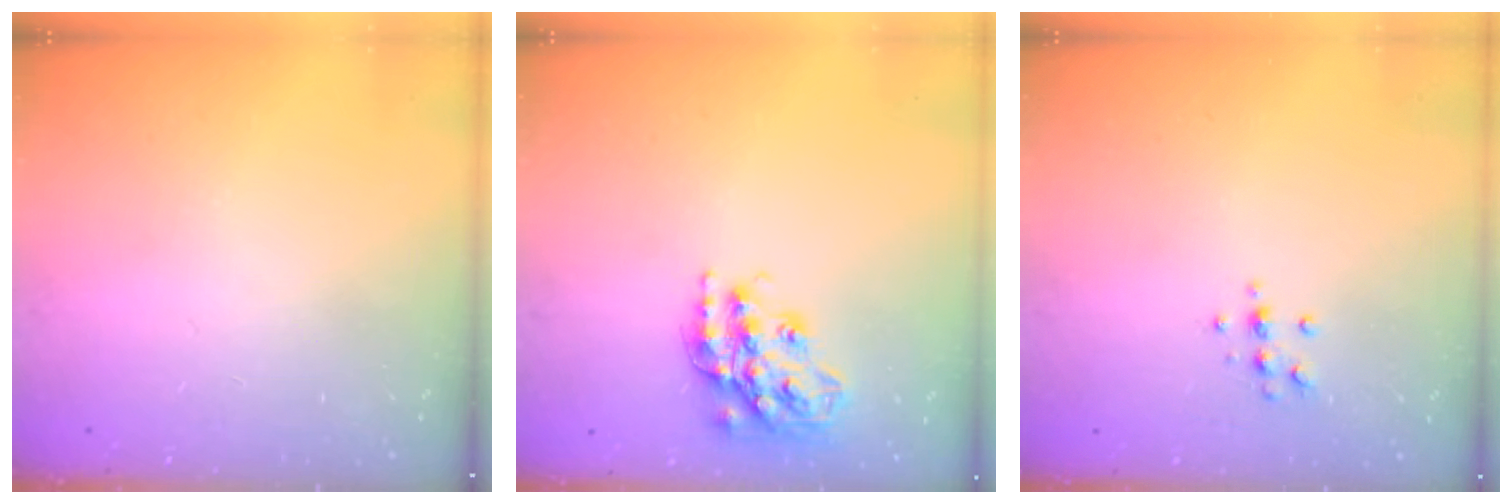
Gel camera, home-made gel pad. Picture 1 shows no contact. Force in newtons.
{"total": 17.5, "press": 17.5, "slide": 1.3}
{"total": 4.9, "press": 4.8, "slide": 1.2}